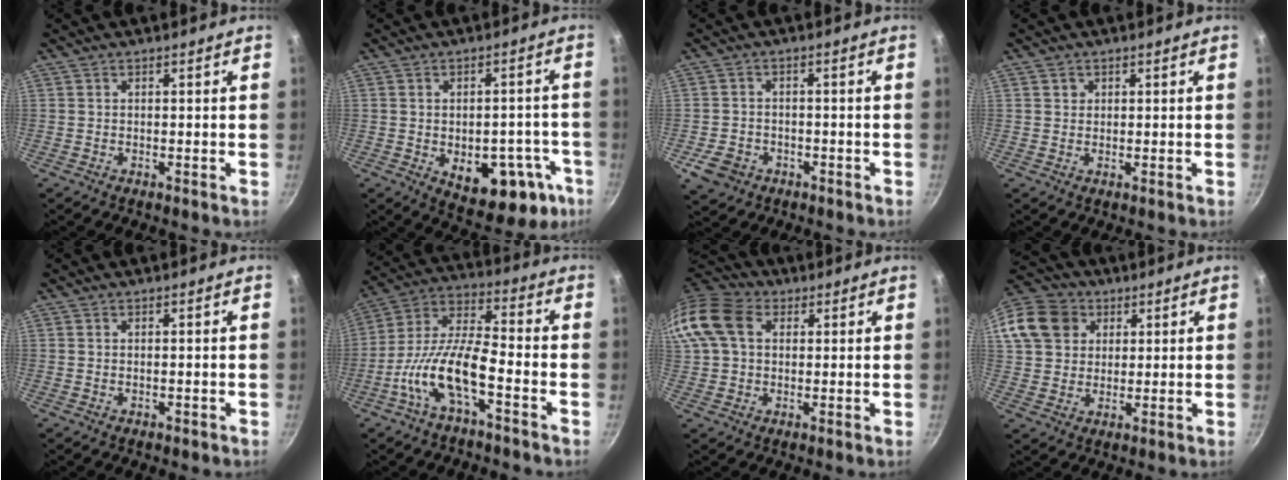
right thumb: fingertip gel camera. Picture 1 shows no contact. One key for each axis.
{"total": 15.4, "fx": -4.7, "fy": 8.9, "fz": 11.7, "tx": -0.109, "ty": 0.000, "tz": -0.049}
{"total": 5.7, "fx": -2.6, "fy": 4.5, "fz": 2.4, "tx": -0.048, "ty": 0.022, "tz": -0.037}
{"total": 1.5, "fx": 0.6, "fy": 1.3, "fz": 0.4, "tx": -0.002, "ty": 0.003, "tz": 0.007}
{"total": 0.5, "fx": -0.2, "fy": 0.3, "fz": 0.4, "tx": -0.004, "ty": 0.002, "tz": -0.002}
{"total": 13.1, "fx": -5.6, "fy": 4.4, "fz": 11.0, "tx": -0.217, "ty": 0.044, "tz": -0.120}
{"total": 13.9, "fx": 3.6, "fy": 10.3, "fz": 8.6, "tx": -0.174, "ty": 0.023, "tz": 0.050}
{"total": 14.8, "fx": 5.3, "fy": 12.1, "fz": 6.8, "tx": -0.130, "ty": 0.017, "tz": 0.091}